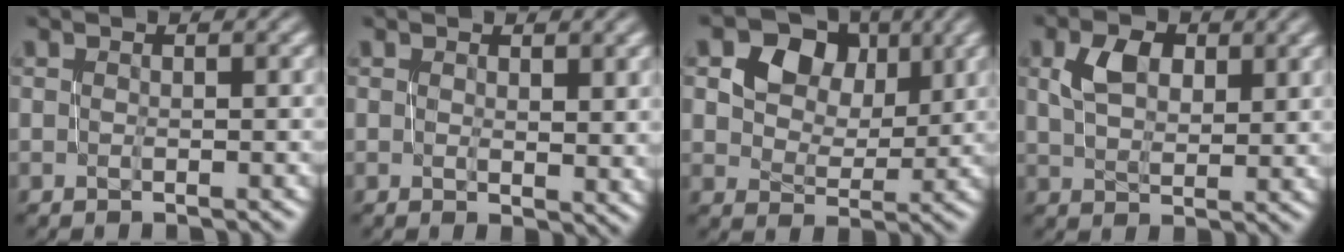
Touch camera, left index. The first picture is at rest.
{"total": 2.2, "force": [0.5, 1.0, 1.8], "torque": [-0.027, 0.000, 0.011]}
{"total": 7.1, "force": [3.5, 5.2, 3.4], "torque": [-0.063, 0.011, 0.048]}
{"total": 4.1, "force": [1.9, 2.5, 2.6], "torque": [-0.050, 0.008, 0.036]}